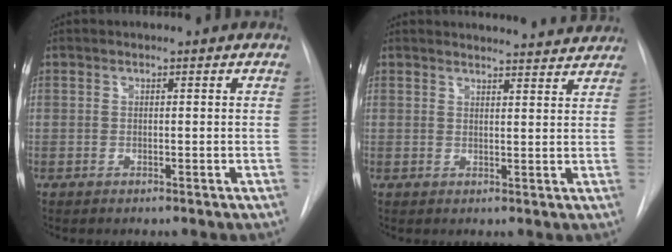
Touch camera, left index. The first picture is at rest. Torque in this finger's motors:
{"motor_torque": [0.80, -1.33, -0.07, 0.01]}